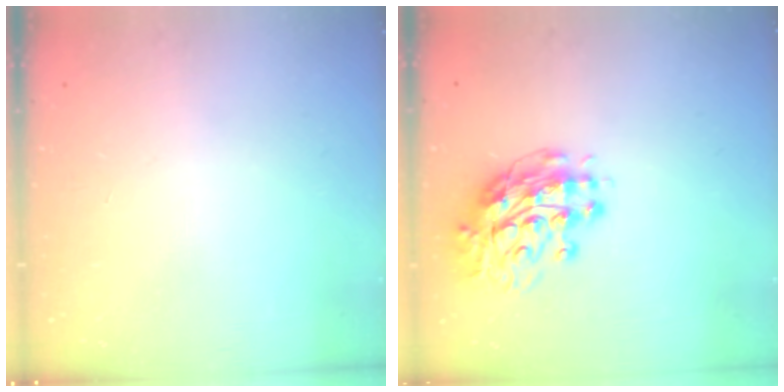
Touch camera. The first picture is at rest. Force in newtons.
{"total": 13.7, "press": 13.6, "slide": 1.5}